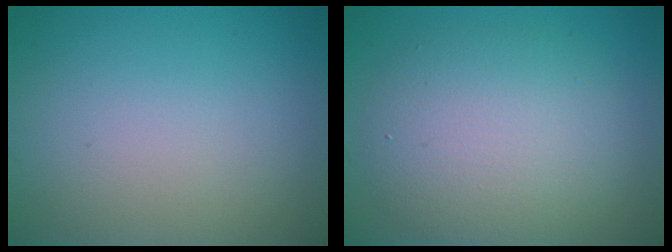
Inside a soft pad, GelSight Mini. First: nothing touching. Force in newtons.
{"total": 6.3, "press": 6.3, "slide": 0.2}